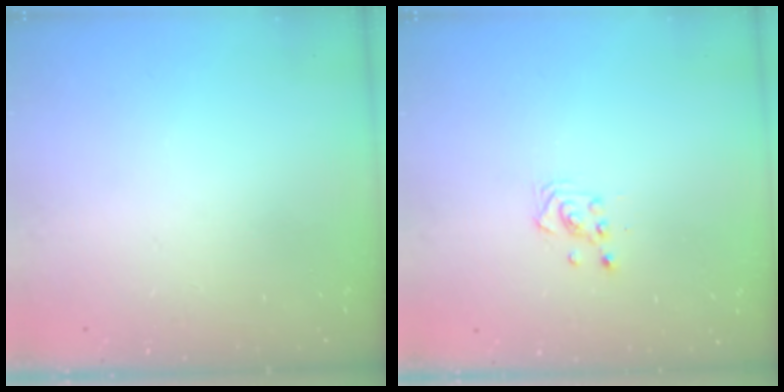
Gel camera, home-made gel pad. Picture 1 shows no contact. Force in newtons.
{"total": 3.1, "press": 3.1, "slide": 0.2}